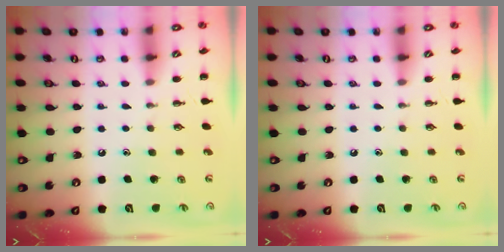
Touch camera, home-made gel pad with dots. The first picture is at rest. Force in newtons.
{"total": 0.0}